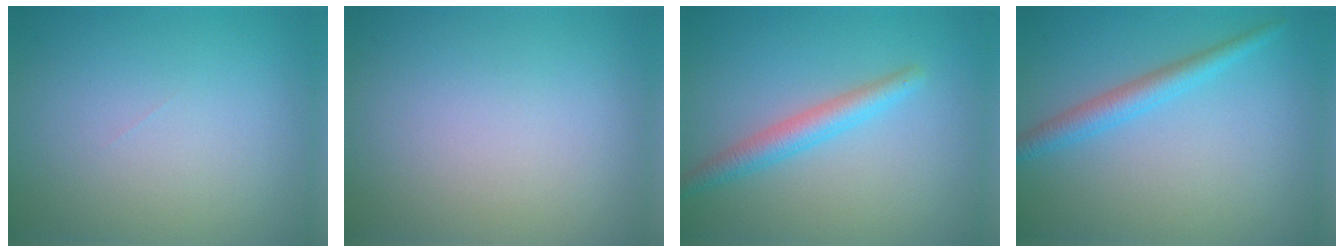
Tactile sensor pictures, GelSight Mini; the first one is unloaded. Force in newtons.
{"total": 0.0}
{"total": 2.7, "press": 2.7, "slide": 0.1}
{"total": 2.5, "press": 2.5, "slide": 0.1}